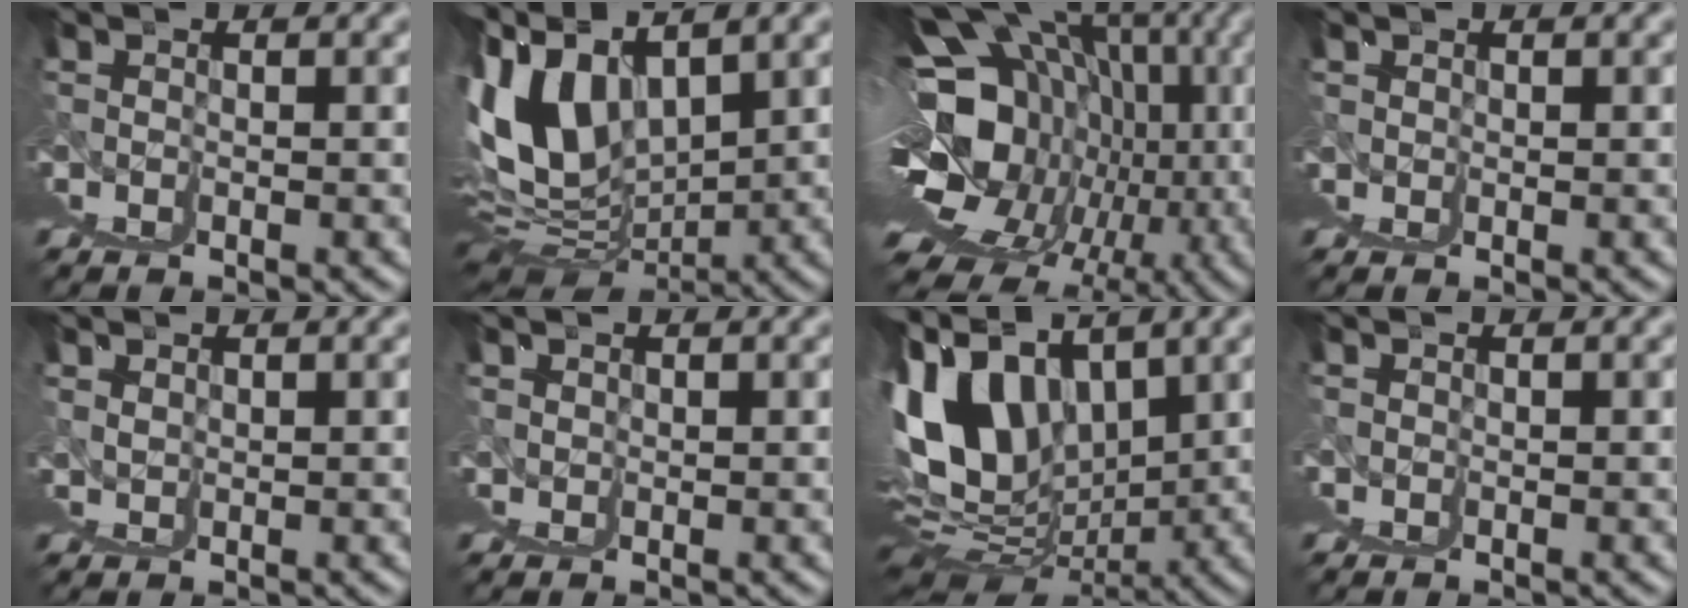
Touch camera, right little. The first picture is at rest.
{"total": 9.4, "force": [5.0, 2.3, 7.6], "torque": [-0.126, 0.020, 0.096]}
{"total": 16.9, "force": [2.2, 8.3, 14.5], "torque": [-0.182, -0.002, 0.061]}
{"total": 2.8, "force": [1.3, 2.4, 0.8], "torque": [-0.012, -0.003, 0.018]}
{"total": 3.2, "force": [2.1, 2.3, 0.5], "torque": [-0.011, -0.007, 0.038]}
{"total": 3.3, "force": [1.7, 2.8, 0.7], "torque": [-0.012, -0.007, 0.026]}
{"total": 11.1, "force": [5.2, 3.9, 9.0], "torque": [-0.146, 0.016, 0.098]}
{"total": 0.5, "force": [0.4, 0.3, -0.2], "torque": [0.008, 0.001, 0.004]}